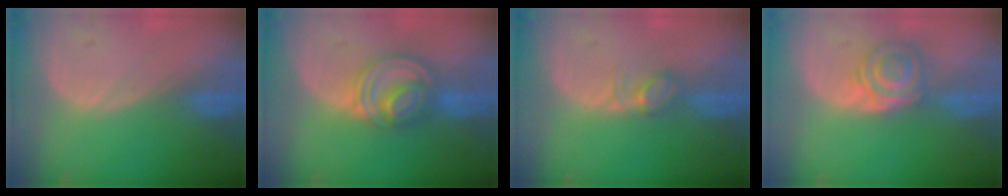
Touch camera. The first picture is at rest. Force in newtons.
{"total": 8.1, "press": 6.9, "slide": 4.3}
{"total": 2.8, "press": 2.8, "slide": 0.4}
{"total": 5.7, "press": 5.4, "slide": 2.0}